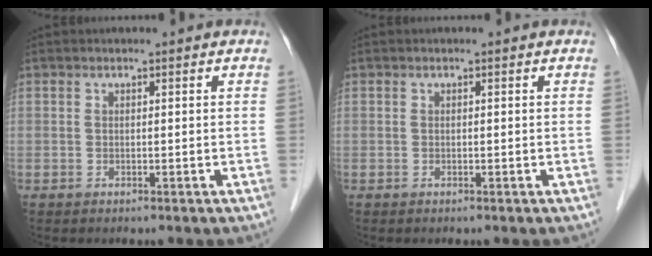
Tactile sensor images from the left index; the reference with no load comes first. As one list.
[{"total": 0.0}]